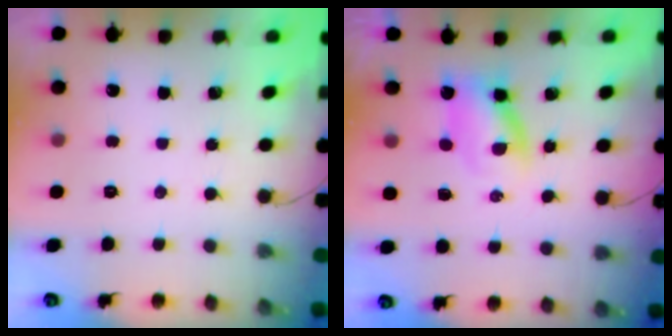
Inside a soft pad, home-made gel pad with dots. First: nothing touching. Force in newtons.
{"total": 2.8, "press": 2.7, "slide": 0.7}